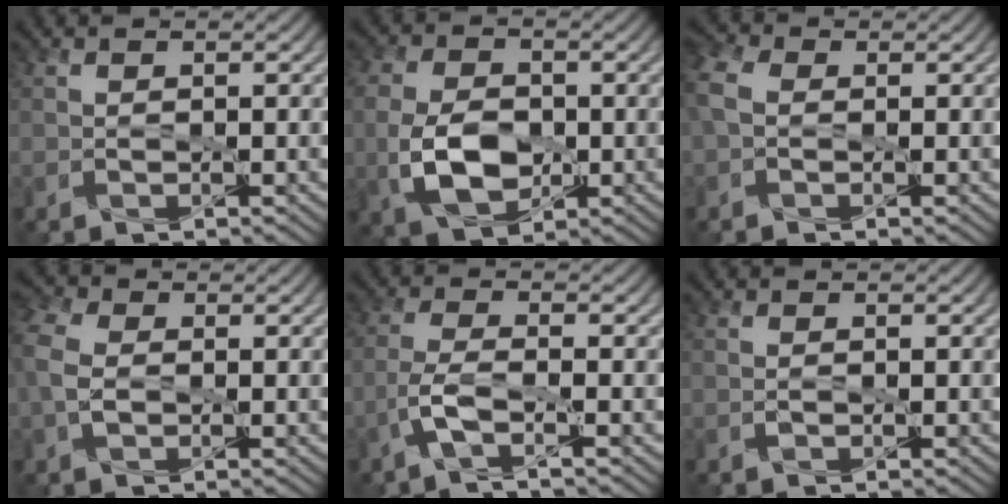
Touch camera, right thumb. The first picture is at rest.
{"total": 8.0, "force": [-1.7, 5.3, 5.8], "torque": [-0.136, -0.007, -0.037]}
{"total": 5.6, "force": [0.1, 4.0, 4.0], "torque": [-0.124, 0.012, -0.003]}
{"total": 6.2, "force": [-0.4, 4.3, 4.5], "torque": [-0.134, 0.004, -0.011]}
{"total": 3.8, "force": [-2.2, 0.7, 3.1], "torque": [-0.076, 0.007, -0.054]}
{"total": 0.7, "force": [-0.3, 0.4, 0.5], "torque": [-0.013, -0.001, -0.007]}